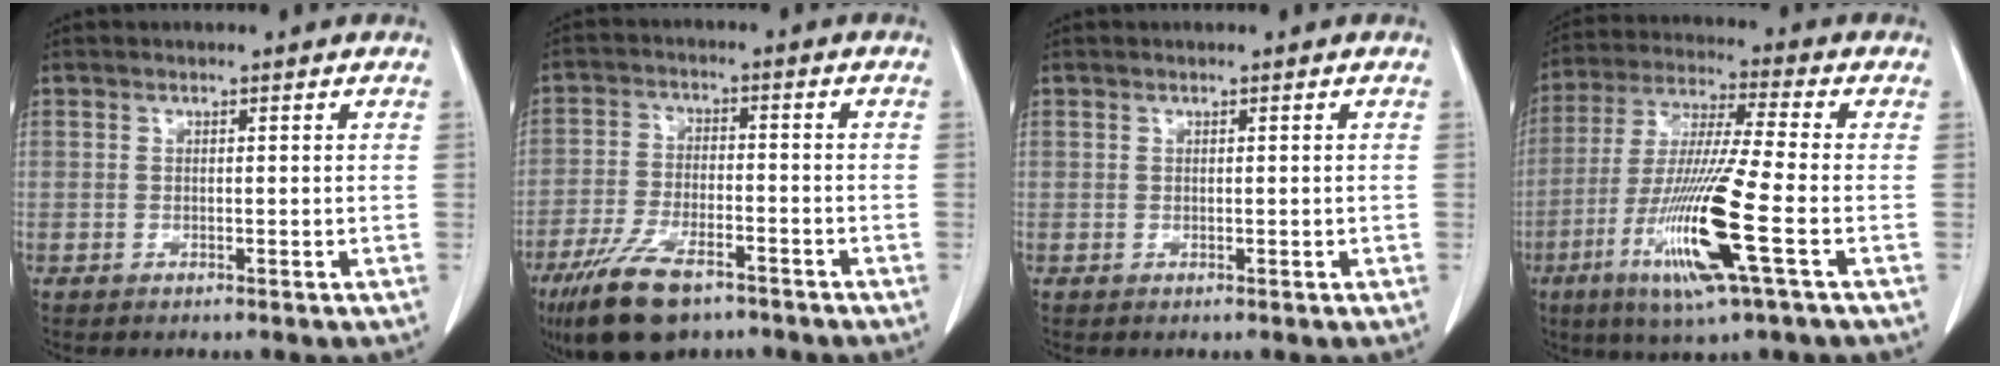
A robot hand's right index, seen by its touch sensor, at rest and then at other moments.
{"total": 11.6, "force": [-7.9, 4.1, 7.5], "torque": [-0.149, -0.015, -0.141]}
{"total": 0.0}
{"total": 15.8, "force": [-5.6, -0.3, 14.8], "torque": [-0.306, -0.027, -0.109]}